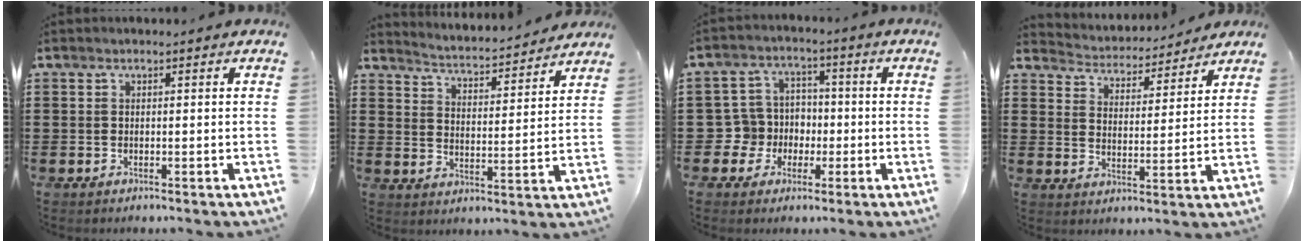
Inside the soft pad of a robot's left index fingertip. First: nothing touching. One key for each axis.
{"total": 3.3, "fx": 3.3, "fy": -0.2, "fz": 0.0, "tx": -0.022, "ty": -0.033, "tz": 0.049}
{"total": 6.4, "fx": -1.0, "fy": 6.2, "fz": 1.2, "tx": -0.063, "ty": 0.006, "tz": -0.019}
{"total": 3.8, "fx": 3.8, "fy": 0.5, "fz": -0.2, "tx": -0.022, "ty": -0.030, "tz": 0.060}